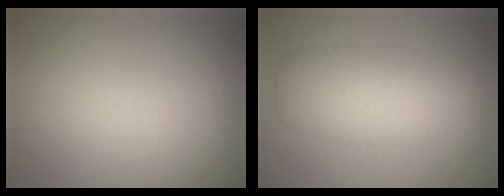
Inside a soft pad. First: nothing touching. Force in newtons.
{"total": 5.6, "press": 5.6, "slide": 0.2}